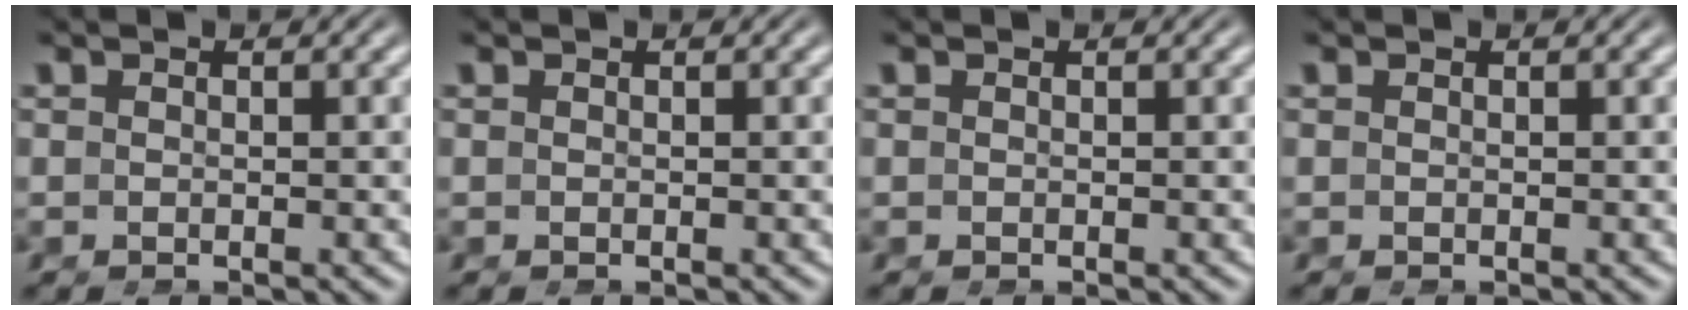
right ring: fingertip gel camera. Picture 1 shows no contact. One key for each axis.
{"total": 0.0}
{"total": 0.0}
{"total": 0.0}